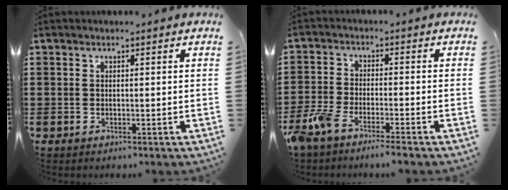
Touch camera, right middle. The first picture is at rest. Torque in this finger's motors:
{"motor_torque": [1.28, -0.85, 0.19, 0.05]}